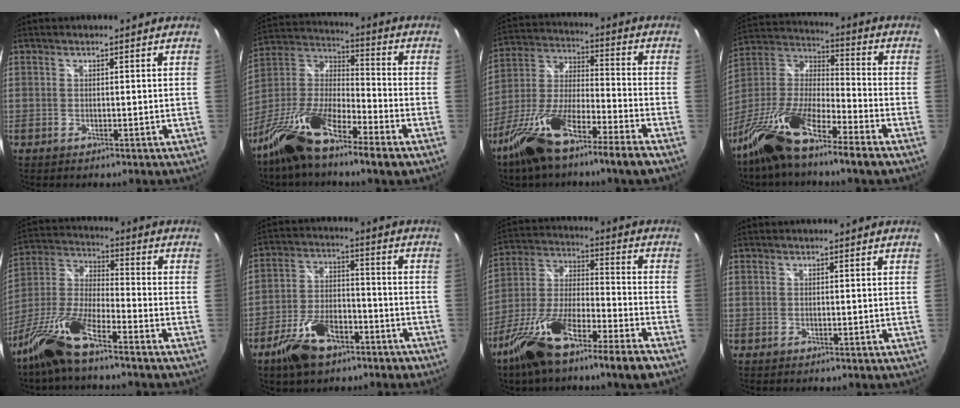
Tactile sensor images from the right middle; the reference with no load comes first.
{"total": 17.6, "force": [-11.2, 3.9, 13.0], "torque": [-0.263, -0.007, -0.223]}
{"total": 16.6, "force": [-10.9, 2.1, 12.3], "torque": [-0.247, -0.010, -0.208]}
{"total": 18.4, "force": [-12.4, 3.1, 13.4], "torque": [-0.270, -0.011, -0.244]}
{"total": 13.9, "force": [-9.8, 2.1, 9.6], "torque": [-0.217, -0.008, -0.200]}
{"total": 12.4, "force": [-7.7, 6.4, 7.2], "torque": [-0.153, 0.011, -0.126]}
{"total": 17.4, "force": [-11.5, 2.6, 12.8], "torque": [-0.250, -0.011, -0.213]}
{"total": 0.0}